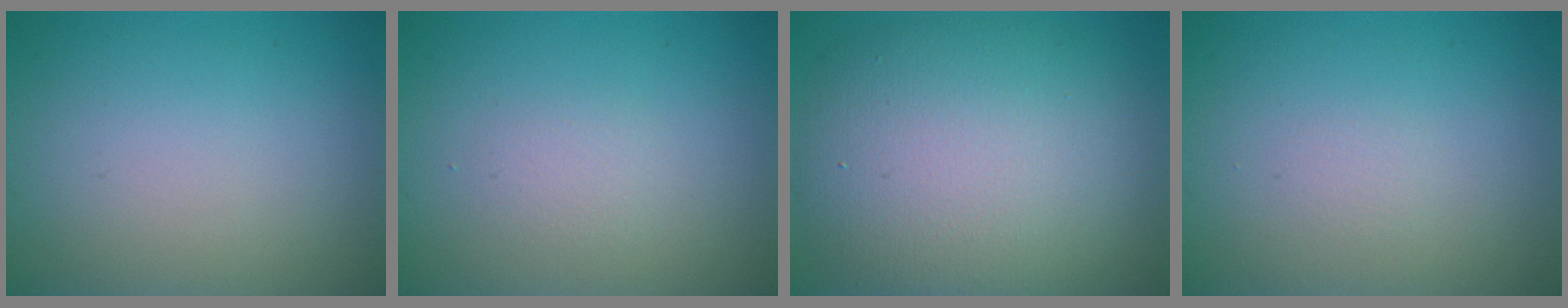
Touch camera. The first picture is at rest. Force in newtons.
{"total": 1.1, "press": 1.1, "slide": 0.0}
{"total": 11.5, "press": 11.4, "slide": 0.6}
{"total": 0.5, "press": 0.5, "slide": 0.0}